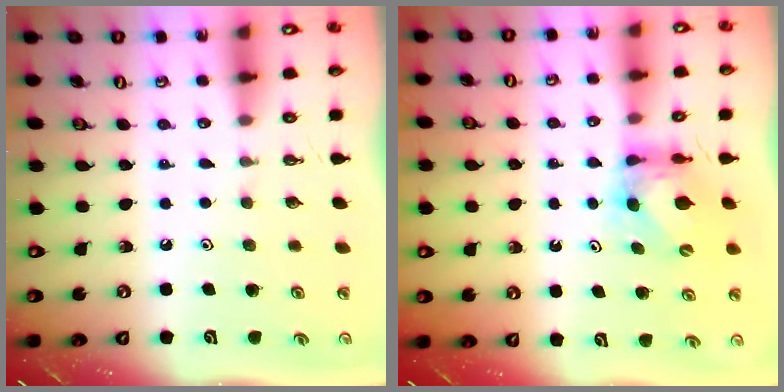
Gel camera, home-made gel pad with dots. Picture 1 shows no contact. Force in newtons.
{"total": 5.4, "press": 5.4, "slide": 0.6}